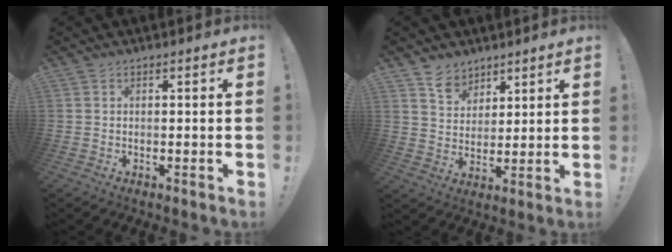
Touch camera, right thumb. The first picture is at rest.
{"total": 7.4, "force": [5.7, 4.6, 0.9], "torque": [-0.019, -0.042, 0.109]}